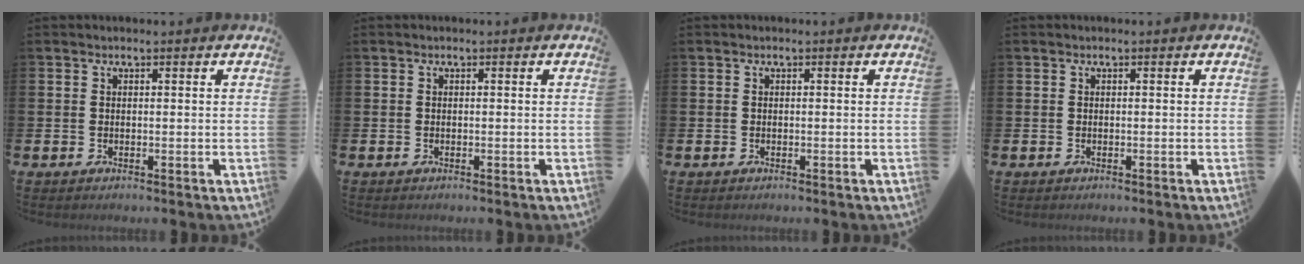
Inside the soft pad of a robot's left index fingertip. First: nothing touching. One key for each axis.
{"total": 0.0}
{"total": 0.0}
{"total": 0.0}